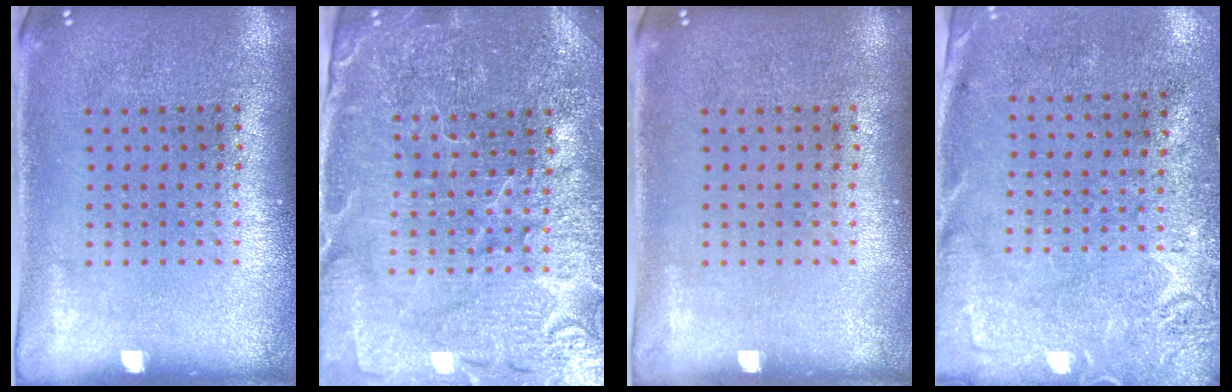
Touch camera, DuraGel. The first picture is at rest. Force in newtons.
{"total": 4.1, "press": 4.0, "slide": 1.1}
{"total": 0.0}
{"total": 2.7, "press": 2.2, "slide": 1.7}